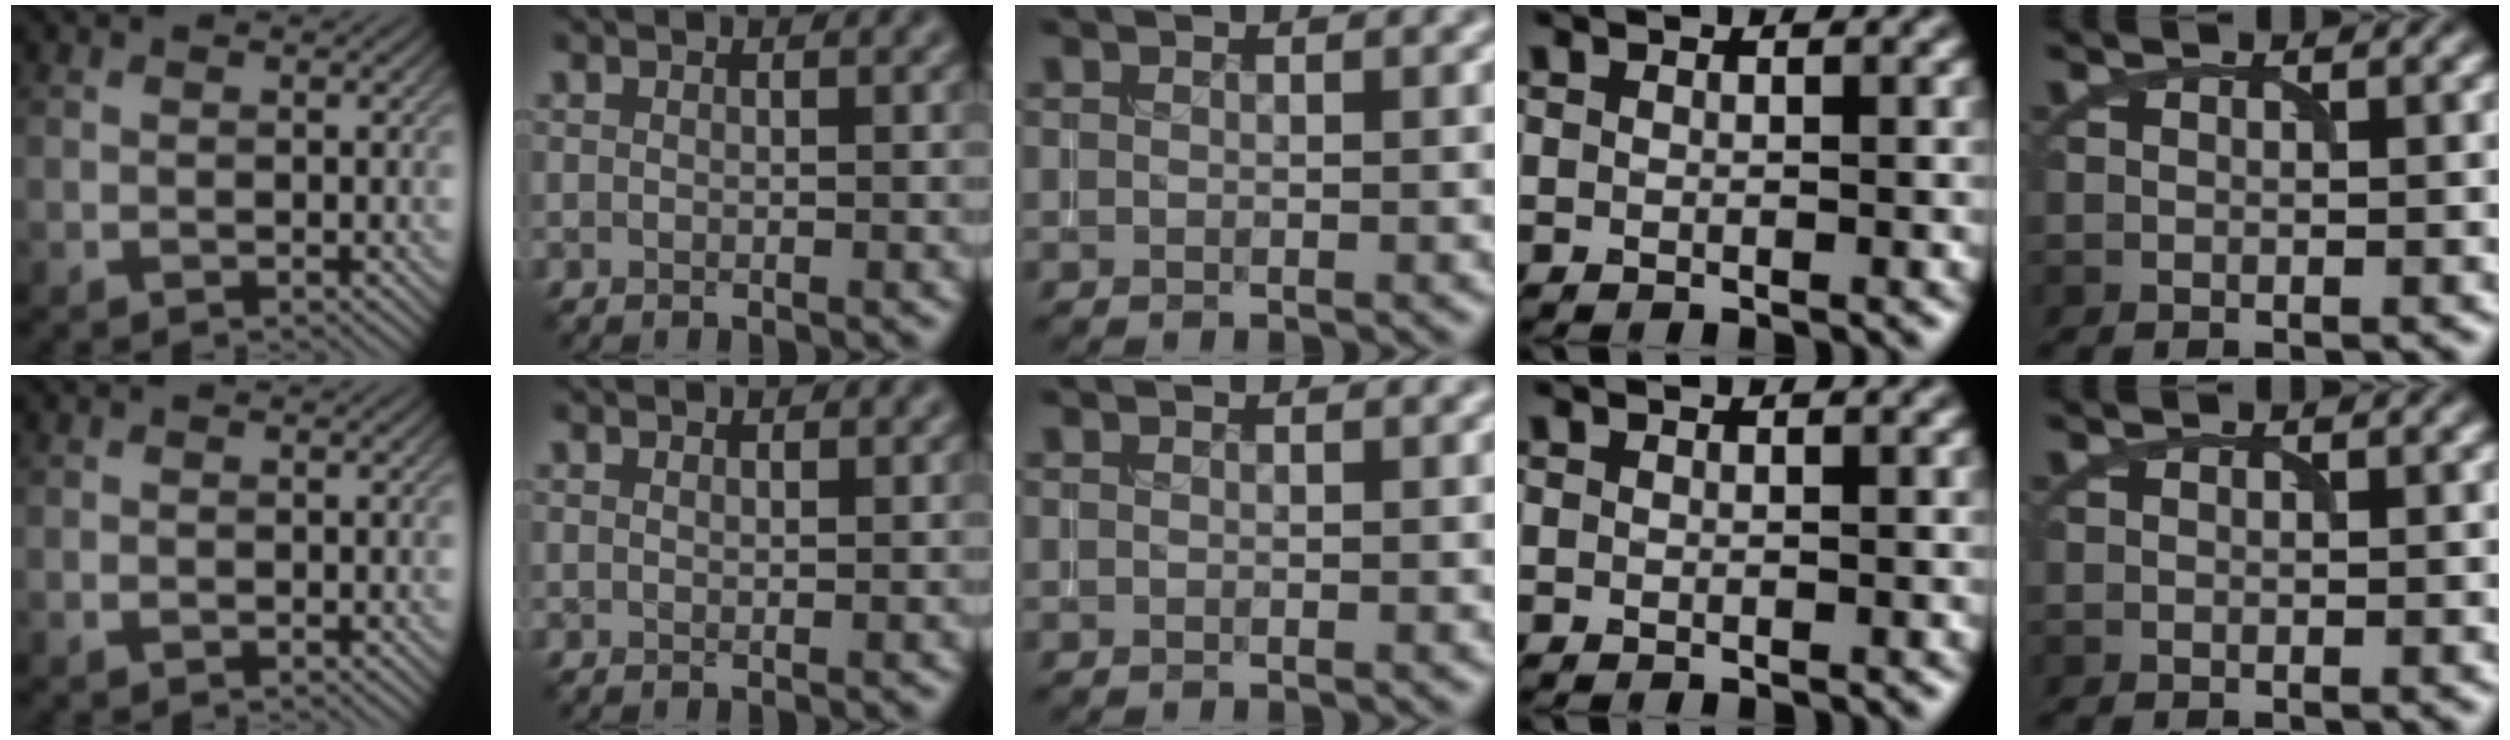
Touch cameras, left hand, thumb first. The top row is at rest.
{"thumb": {"total": 0.6, "force": [-0.2, 0.5, 0.4], "torque": [-0.007, -0.005, -0.003]}, "index": {"total": 0.5, "force": [0.5, 0.0, 0.1], "torque": [0.000, 0.001, 0.011]}}